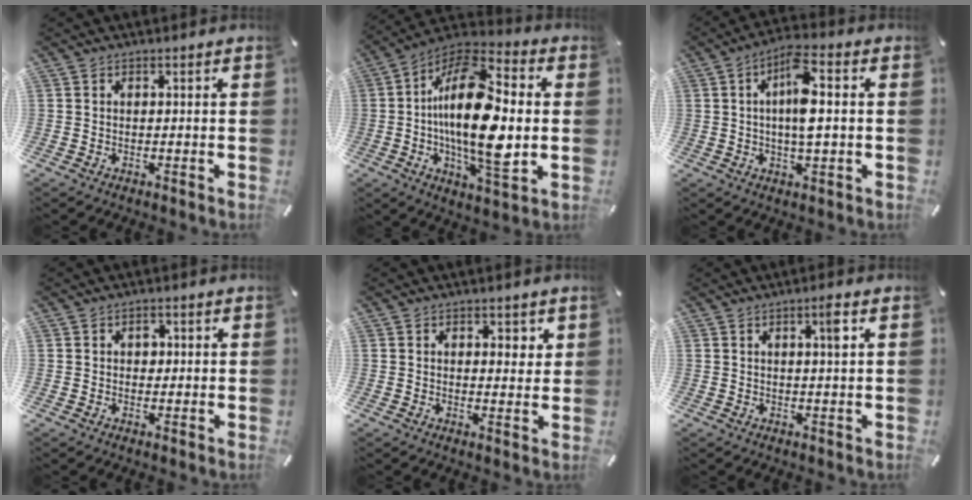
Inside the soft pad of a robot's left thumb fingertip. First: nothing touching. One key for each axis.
{"total": 22.0, "fx": -0.4, "fy": 9.5, "fz": 19.9, "tx": -0.382, "ty": -0.011, "tz": -0.011}
{"total": 9.0, "fx": 1.0, "fy": 2.9, "fz": 8.4, "tx": -0.155, "ty": 0.005, "tz": 0.013}
{"total": 2.0, "fx": 0.3, "fy": 1.6, "fz": 1.1, "tx": 0.001, "ty": -0.002, "tz": -0.002}
{"total": 2.7, "fx": 1.4, "fy": 2.0, "fz": 1.3, "tx": 0.004, "ty": -0.006, "tz": 0.016}
{"total": 3.3, "fx": 1.0, "fy": 0.2, "fz": 3.2, "tx": -0.055, "ty": -0.002, "tz": 0.012}